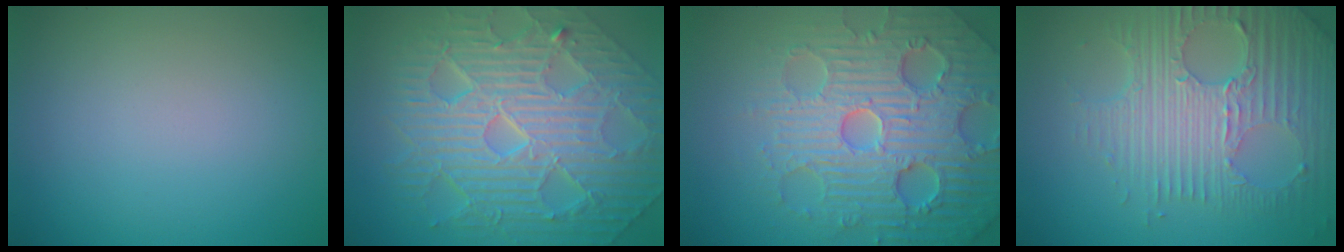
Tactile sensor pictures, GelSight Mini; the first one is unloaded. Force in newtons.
{"total": 11.5, "press": 7.6, "slide": 8.7}
{"total": 7.8, "press": 7.7, "slide": 1.7}
{"total": 7.6, "press": 5.1, "slide": 5.7}